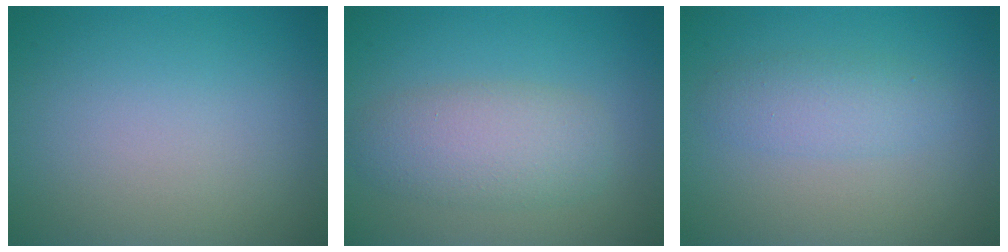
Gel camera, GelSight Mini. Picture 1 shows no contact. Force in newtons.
{"total": 4.4, "press": 4.4, "slide": 0.1}
{"total": 2.4, "press": 2.4, "slide": 0.0}